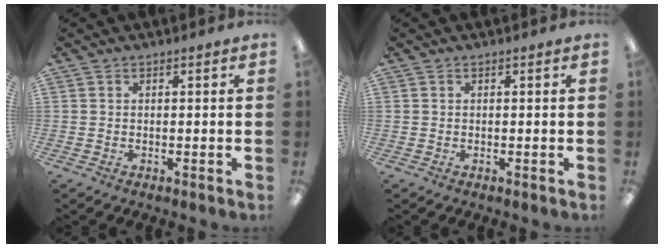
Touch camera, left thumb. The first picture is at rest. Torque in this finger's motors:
{"motor_torque": [0.00, 0.01, 0.00, 0.00, 0.00]}